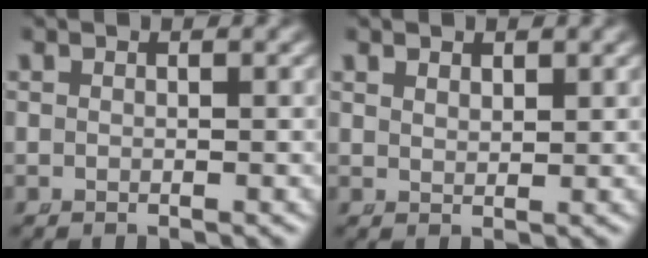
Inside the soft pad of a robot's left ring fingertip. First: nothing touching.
{"total": 1.1, "force": [1.0, 0.2, 0.4], "torque": [-0.006, -0.010, 0.029]}